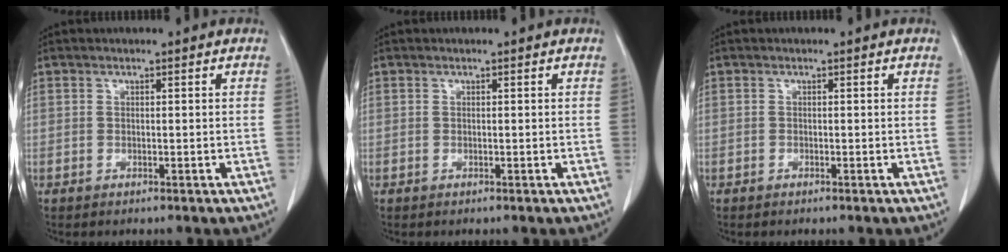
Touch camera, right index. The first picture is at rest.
{"total": 0.0}
{"total": 0.0}